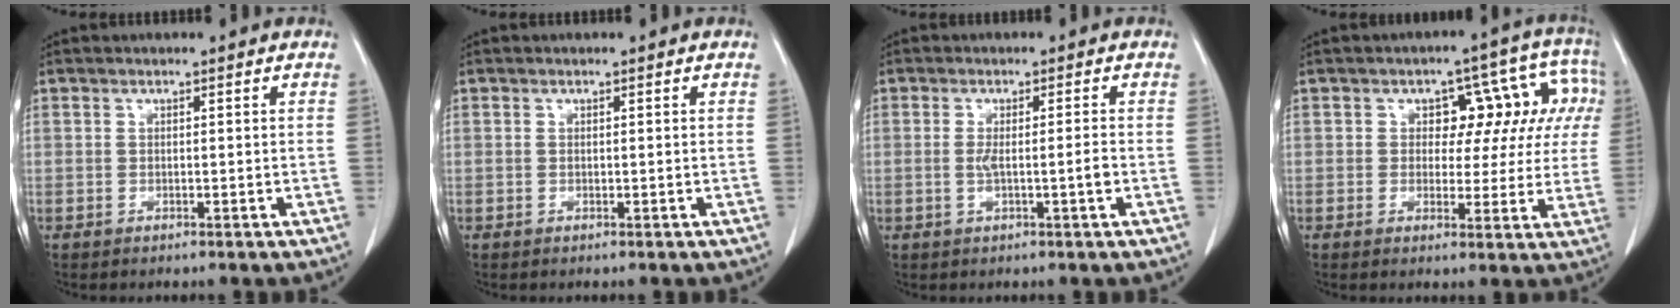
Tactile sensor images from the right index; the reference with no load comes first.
{"total": 0.0}
{"total": 3.1, "force": [-0.7, -0.2, 3.1], "torque": [-0.056, -0.002, -0.009]}
{"total": 10.1, "force": [2.2, 6.1, 7.7], "torque": [-0.068, 0.044, 0.026]}